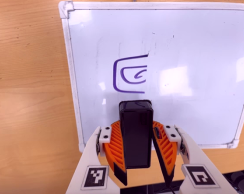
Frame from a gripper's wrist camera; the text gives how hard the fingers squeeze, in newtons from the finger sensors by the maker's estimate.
{"total": 8.6, "left": 8.9, "right": 8.3}